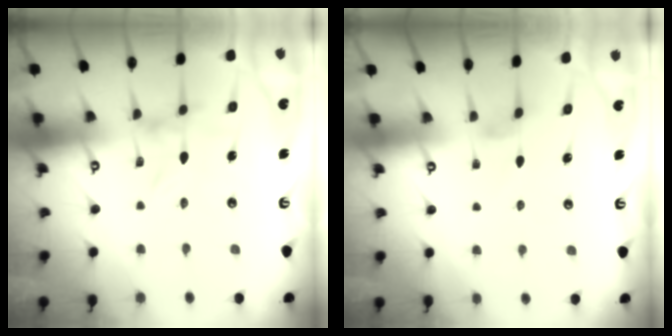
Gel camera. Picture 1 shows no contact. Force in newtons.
{"total": 1.7, "press": 1.6, "slide": 0.4}